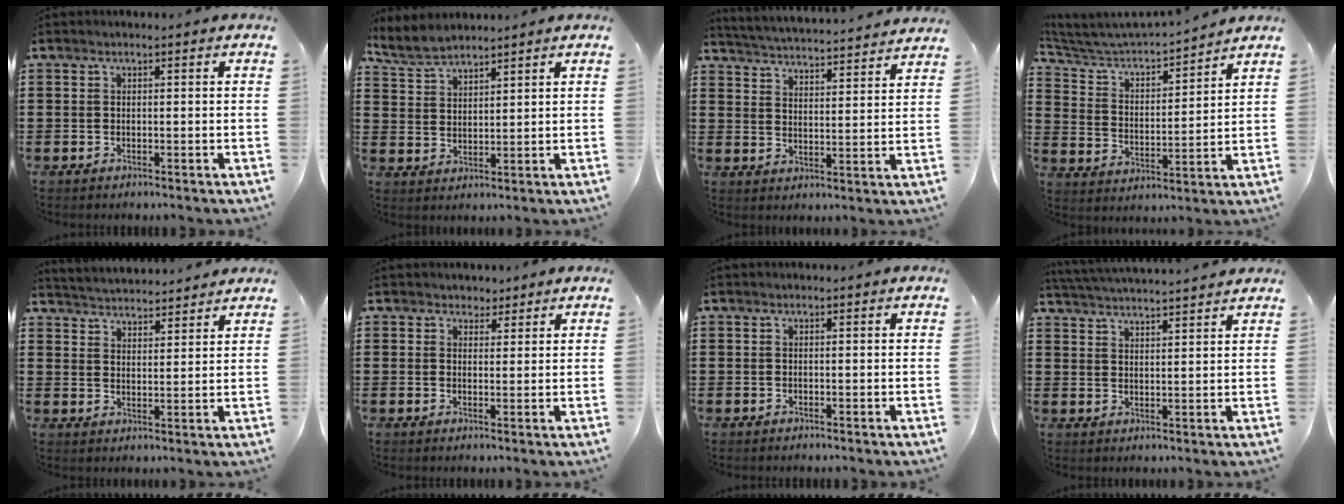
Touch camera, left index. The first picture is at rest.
{"total": 4.3, "force": [4.0, 1.0, 1.2], "torque": [-0.037, -0.004, 0.074]}
{"total": 3.8, "force": [3.8, -0.8, 0.0], "torque": [-0.023, -0.038, 0.060]}
{"total": 4.4, "force": [4.1, 0.9, 1.0], "torque": [-0.047, -0.033, 0.061]}
{"total": 3.7, "force": [3.7, 0.0, -0.3], "torque": [-0.010, -0.019, 0.066]}
{"total": 2.0, "force": [1.6, 1.2, 0.0], "torque": [0.001, 0.004, 0.028]}
{"total": 0.0}
{"total": 3.6, "force": [3.5, -0.6, 0.2], "torque": [-0.017, -0.020, 0.060]}